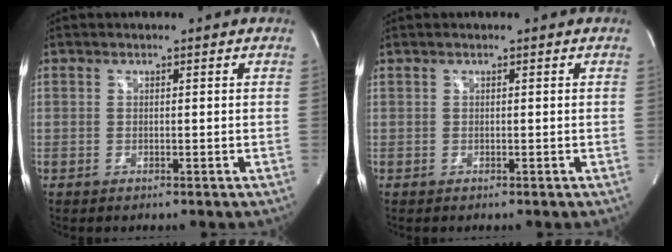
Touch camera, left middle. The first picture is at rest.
{"total": 0.0}